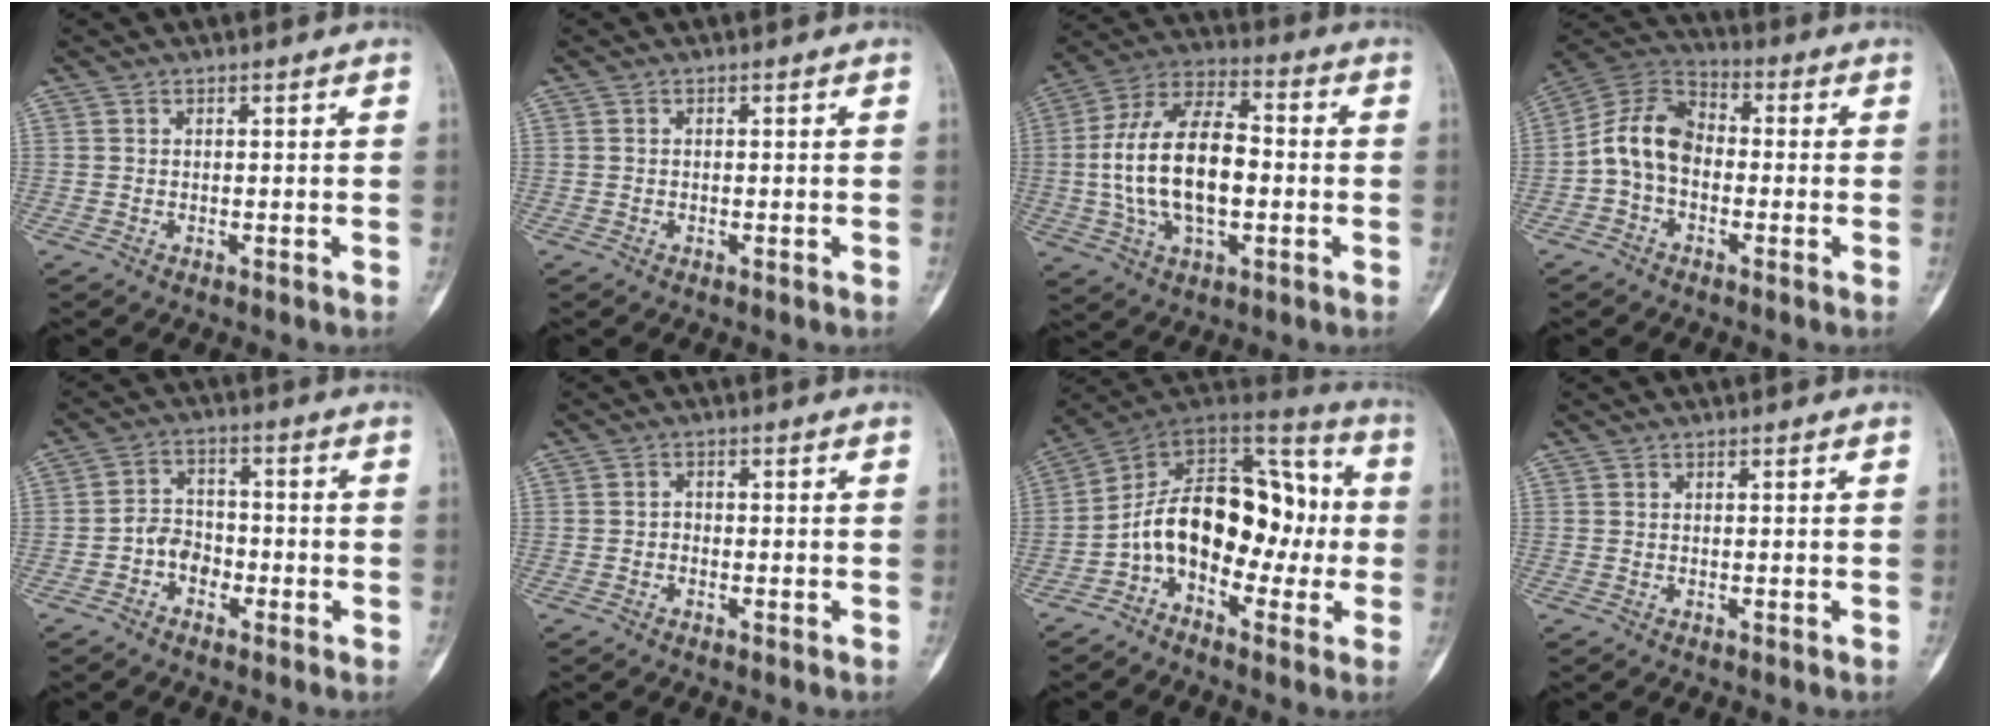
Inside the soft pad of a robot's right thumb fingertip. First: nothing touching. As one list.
[{"total": 0.0}, {"total": 18.6, "force": [-1.1, 9.9, 15.7], "torque": [-0.291, 0.029, -0.020]}, {"total": 10.6, "force": [-1.6, 7.5, 7.3], "torque": [-0.125, 0.036, -0.044]}, {"total": 5.3, "force": [-2.3, 4.2, 2.4], "torque": [-0.019, 0.025, -0.050]}, {"total": 1.2, "force": [-0.6, 0.9, 0.5], "torque": [0.003, 0.006, -0.015]}, {"total": 18.7, "force": [-2.7, 11.9, 14.1], "torque": [-0.186, 0.079, -0.053]}, {"total": 0.0}]